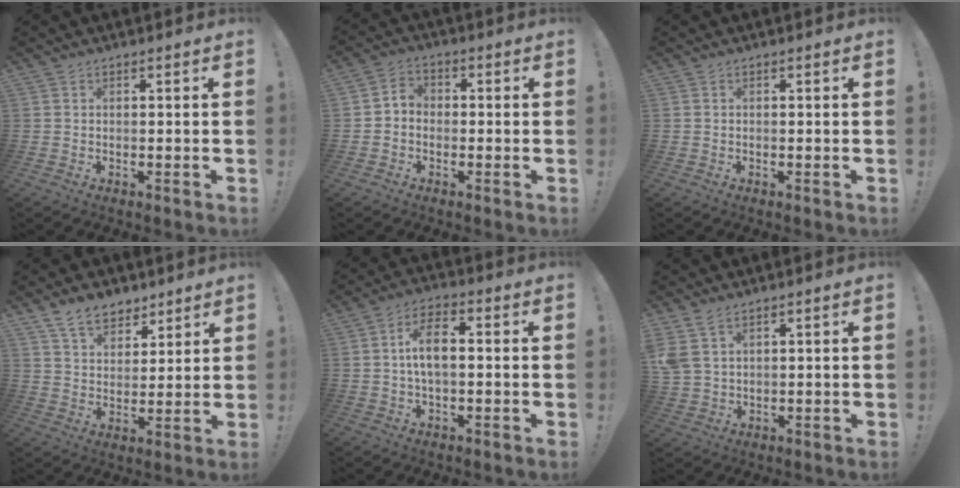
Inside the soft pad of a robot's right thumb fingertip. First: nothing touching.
{"total": 4.1, "force": [-2.0, 3.1, 2.0], "torque": [-0.034, 0.019, -0.033]}
{"total": 0.0}
{"total": 10.0, "force": [7.4, 5.7, 3.7], "torque": [-0.067, -0.041, 0.144]}
{"total": 8.2, "force": [0.3, 3.9, 7.2], "torque": [-0.125, 0.010, 0.005]}
{"total": 6.2, "force": [3.8, 3.2, 3.7], "torque": [-0.067, -0.011, 0.078]}